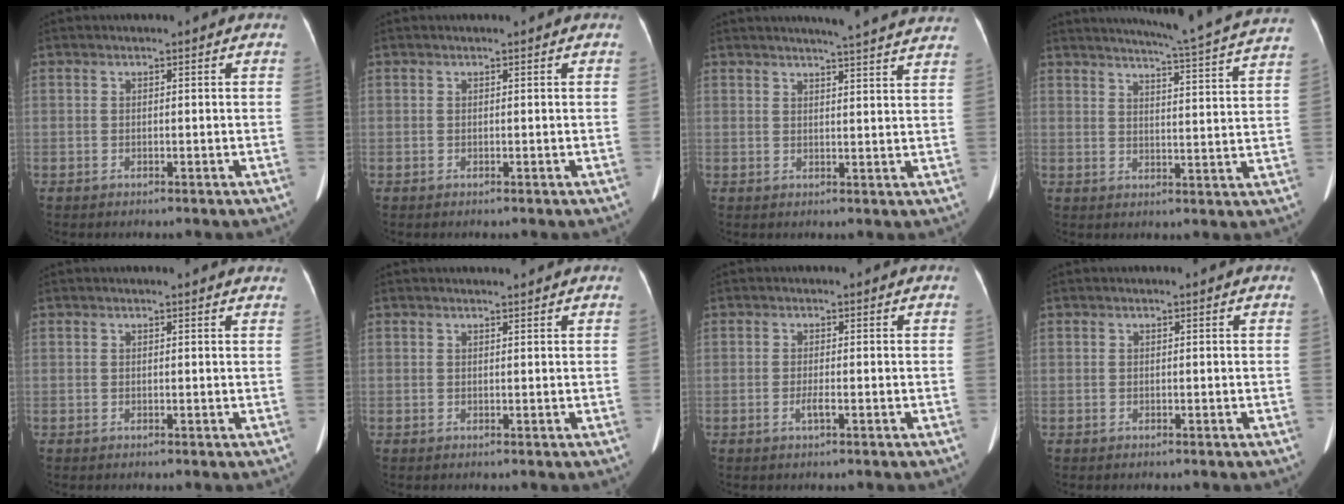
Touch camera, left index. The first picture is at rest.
{"total": 0.0}
{"total": 15.3, "force": [14.3, 0.2, 5.4], "torque": [-0.071, -0.024, 0.161]}
{"total": 18.1, "force": [16.7, -1.7, 6.6], "torque": [-0.112, -0.056, 0.201]}
{"total": 4.7, "force": [4.5, 0.6, 1.3], "torque": [-0.013, 0.006, 0.034]}
{"total": 1.6, "force": [1.6, 0.0, 0.3], "torque": [-0.008, 0.002, 0.023]}
{"total": 1.2, "force": [-0.7, 0.0, 1.0], "torque": [-0.026, -0.006, -0.011]}
{"total": 0.0}